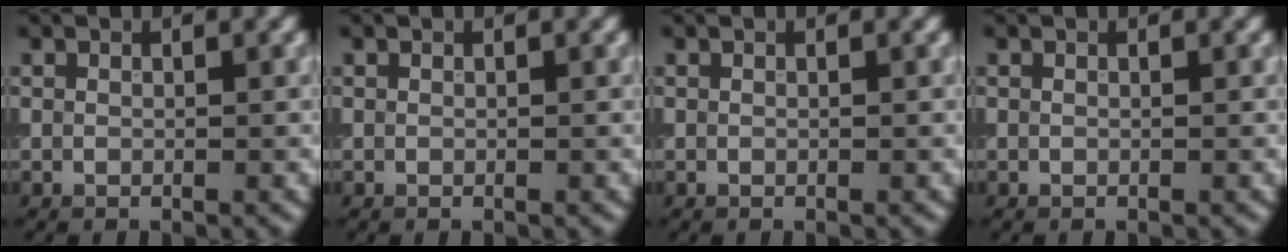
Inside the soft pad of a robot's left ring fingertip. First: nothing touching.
{"total": 0.0}
{"total": 0.0}
{"total": 0.0}